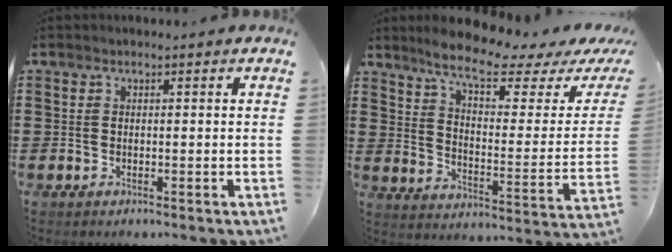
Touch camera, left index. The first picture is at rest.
{"total": 8.7, "force": [6.8, 1.2, 5.2], "torque": [-0.115, -0.041, 0.112]}